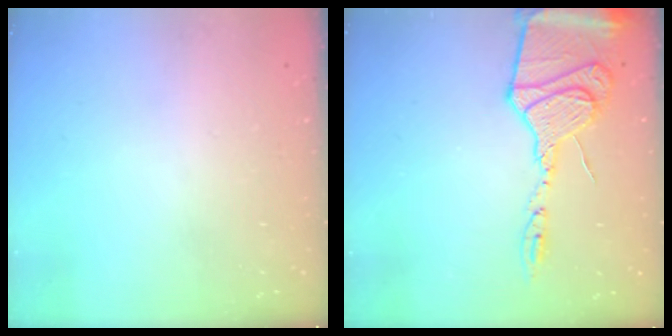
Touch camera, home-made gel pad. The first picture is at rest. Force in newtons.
{"total": 15.2, "press": 15.2, "slide": 1.4}